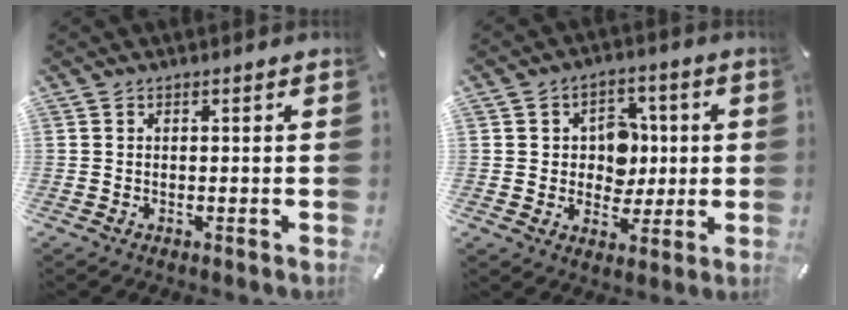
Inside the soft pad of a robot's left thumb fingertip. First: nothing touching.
{"total": 9.1, "force": [0.6, 8.2, 4.0], "torque": [-0.057, 0.008, 0.013]}